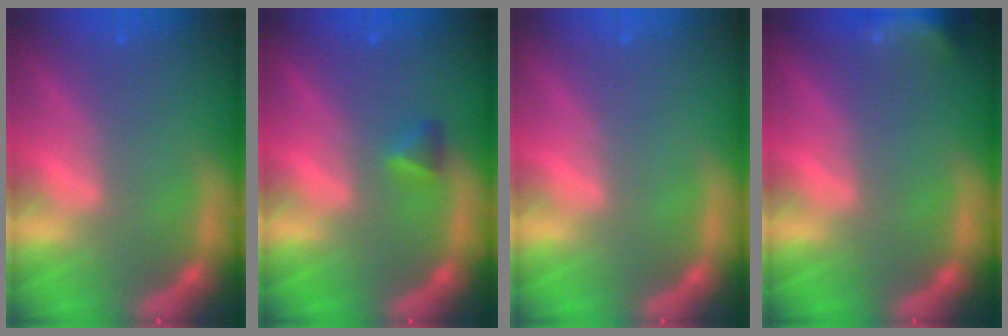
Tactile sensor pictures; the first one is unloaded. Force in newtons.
{"total": 1.4}
{"total": 0.0}
{"total": 5.9}